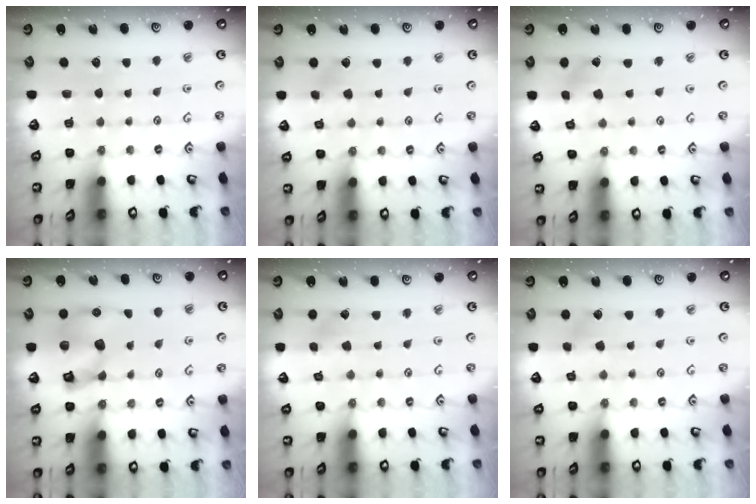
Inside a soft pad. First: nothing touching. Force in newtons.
{"total": 3.2, "press": 3.1, "slide": 0.8}
{"total": 1.3, "press": 1.2, "slide": 0.3}
{"total": 11.1, "press": 11.0, "slide": 1.5}
{"total": 2.0, "press": 2.0, "slide": 0.1}
{"total": 3.4, "press": 3.4, "slide": 0.3}